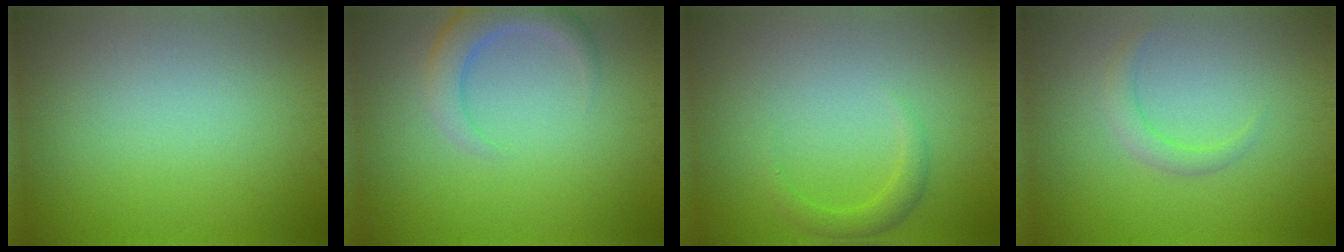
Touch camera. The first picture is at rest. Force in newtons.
{"total": 3.4, "press": 3.4, "slide": 0.3}
{"total": 1.7, "press": 1.7, "slide": 0.2}
{"total": 1.6, "press": 1.6, "slide": 0.1}